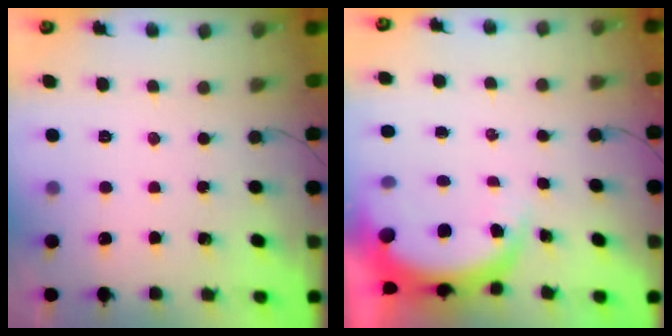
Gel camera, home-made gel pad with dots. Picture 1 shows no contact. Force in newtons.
{"total": 5.3, "press": 5.2, "slide": 0.9}